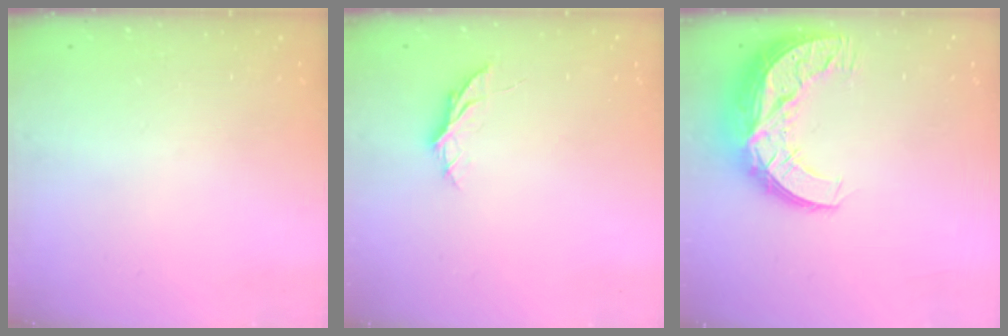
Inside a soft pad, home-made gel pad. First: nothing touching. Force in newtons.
{"total": 5.1, "press": 5.1, "slide": 0.4}
{"total": 13.5, "press": 13.5, "slide": 0.8}